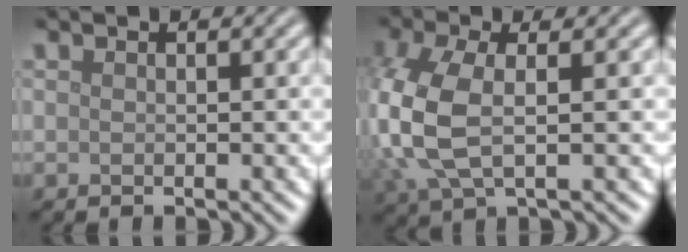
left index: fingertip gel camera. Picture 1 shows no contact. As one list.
[{"total": 6.3, "force": [0.4, 3.4, 5.3], "torque": [-0.140, 0.000, 0.005]}]